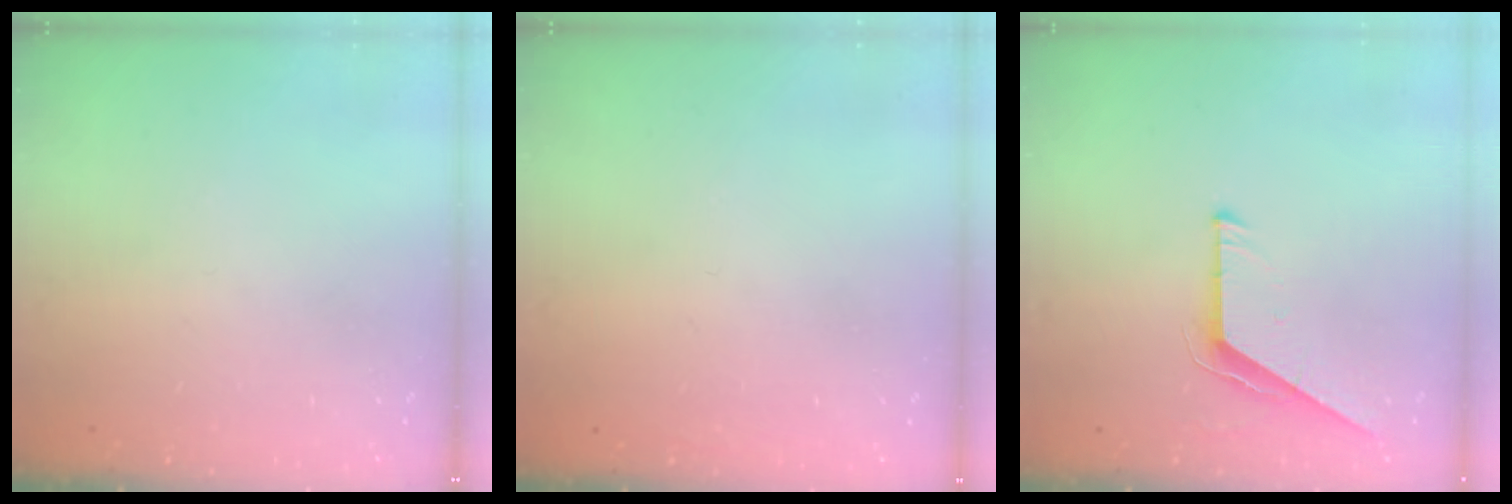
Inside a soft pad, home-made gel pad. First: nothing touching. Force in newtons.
{"total": 1.6, "press": 1.6, "slide": 0.1}
{"total": 6.2, "press": 6.2, "slide": 0.5}